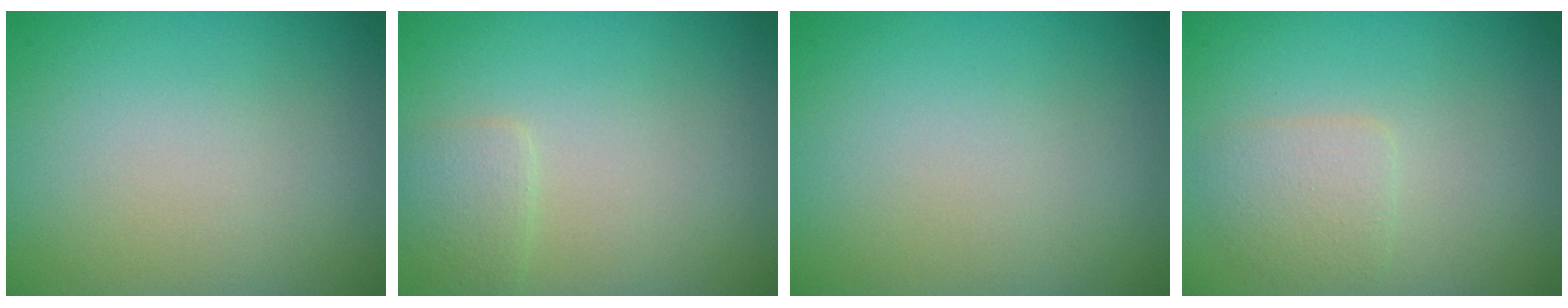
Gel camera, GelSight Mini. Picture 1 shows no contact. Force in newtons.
{"total": 1.5, "press": 1.5, "slide": 0.0}
{"total": 0.0}
{"total": 2.1, "press": 2.1, "slide": 0.0}